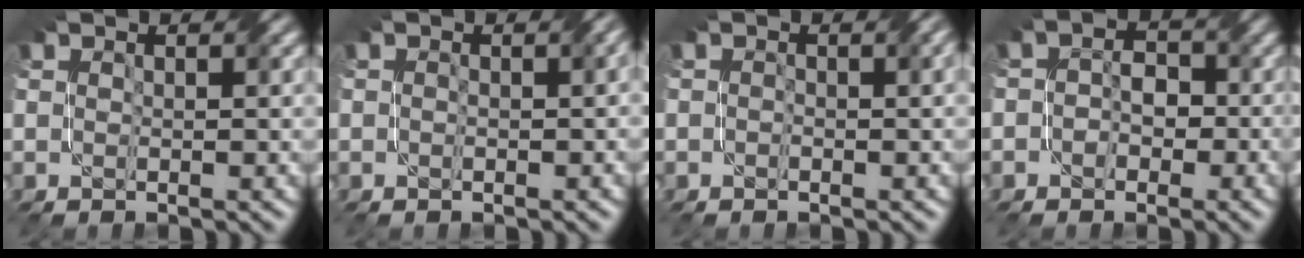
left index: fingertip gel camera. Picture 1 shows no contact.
{"total": 1.8, "force": [-0.5, 0.6, 1.6], "torque": [-0.018, -0.005, -0.003]}
{"total": 2.0, "force": [-0.4, 1.0, 1.7], "torque": [-0.019, -0.004, -0.005]}
{"total": 3.1, "force": [-1.1, 2.4, 1.6], "torque": [-0.004, 0.003, -0.024]}